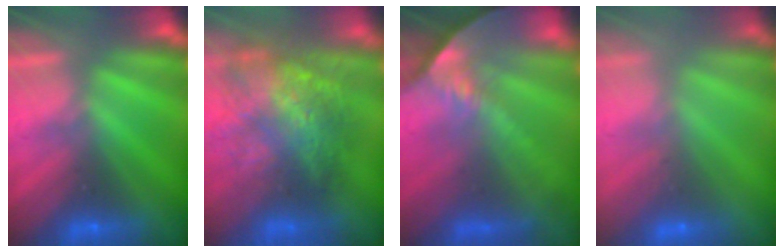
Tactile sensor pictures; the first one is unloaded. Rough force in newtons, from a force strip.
{"total": 10.6}
{"total": 7.3}
{"total": 2.4}